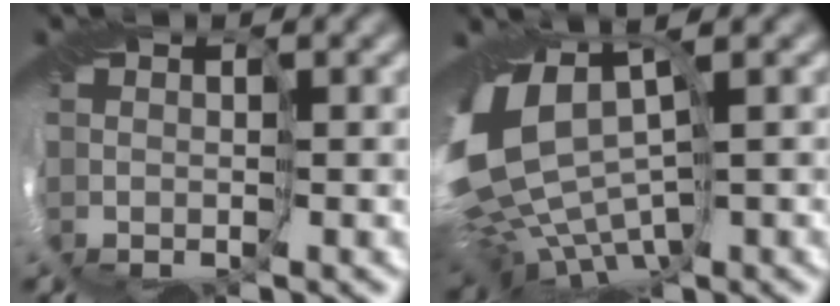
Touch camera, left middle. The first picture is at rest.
{"total": 13.0, "force": [-0.5, 7.7, 10.5], "torque": [-0.194, -0.014, 0.023]}